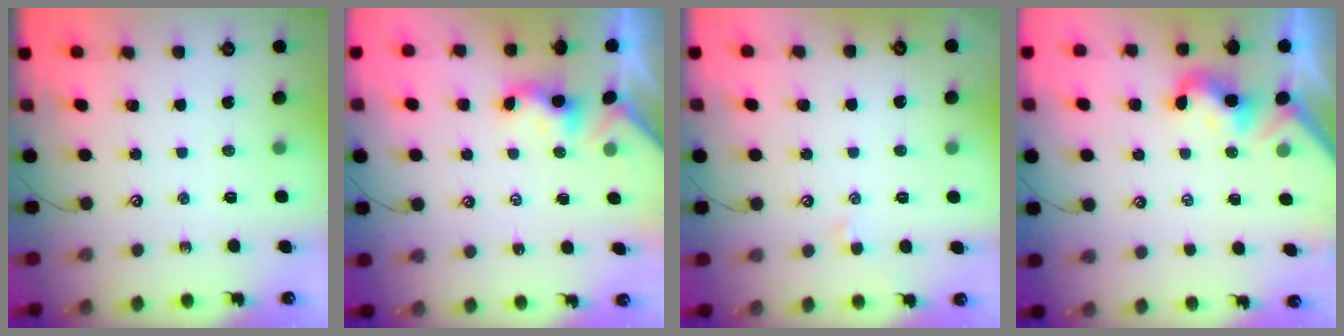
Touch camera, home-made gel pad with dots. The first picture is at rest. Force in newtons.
{"total": 0.7, "press": 0.6, "slide": 0.4}
{"total": 1.4, "press": 1.3, "slide": 0.3}
{"total": 0.9, "press": 0.7, "slide": 0.6}